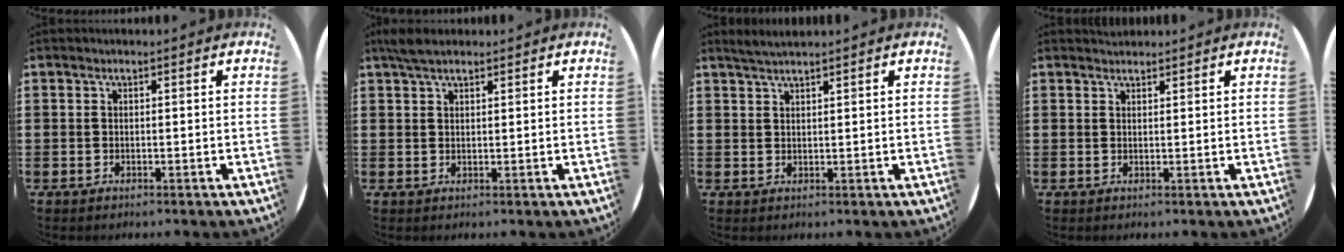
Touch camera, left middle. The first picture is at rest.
{"total": 2.9, "force": [2.3, 1.0, 1.5], "torque": [-0.035, 0.007, 0.044]}
{"total": 1.8, "force": [1.7, 0.0, 0.7], "torque": [-0.015, 0.000, 0.033]}
{"total": 1.0, "force": [1.0, 0.1, 0.0], "torque": [0.000, 0.001, 0.019]}